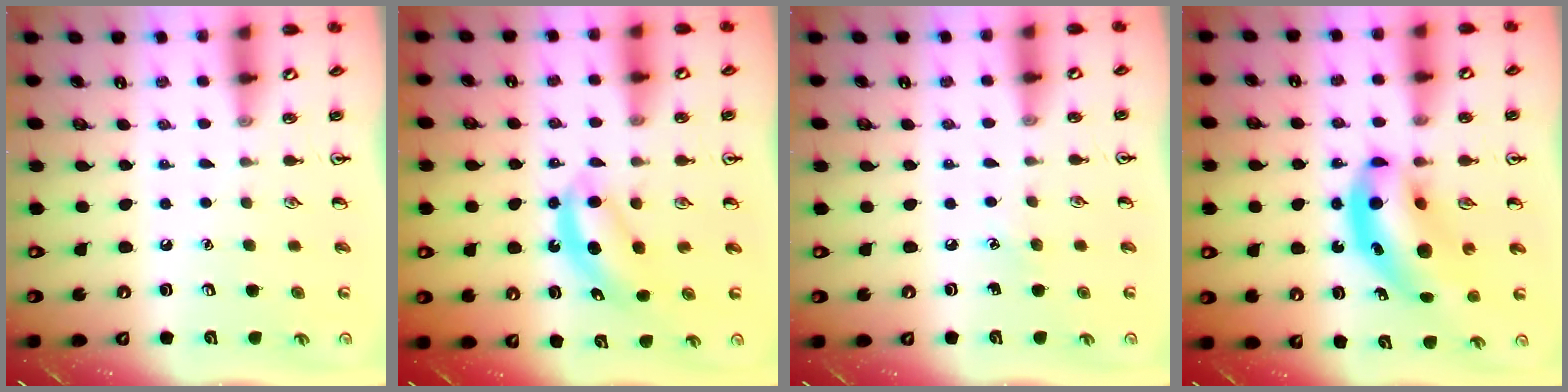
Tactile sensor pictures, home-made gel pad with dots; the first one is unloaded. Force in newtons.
{"total": 5.0, "press": 4.9, "slide": 1.0}
{"total": 3.0, "press": 2.8, "slide": 1.1}
{"total": 13.2, "press": 12.6, "slide": 3.9}